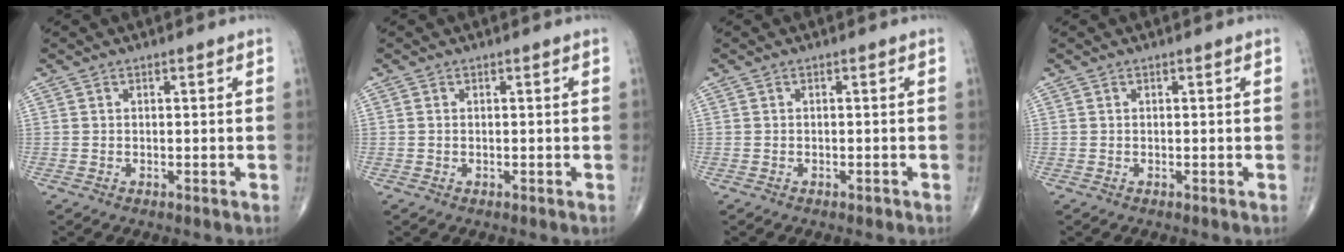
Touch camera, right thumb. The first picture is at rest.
{"total": 0.0}
{"total": 0.6, "force": [-0.5, 0.3, 0.3], "torque": [-0.005, 0.001, -0.007]}
{"total": 0.0}